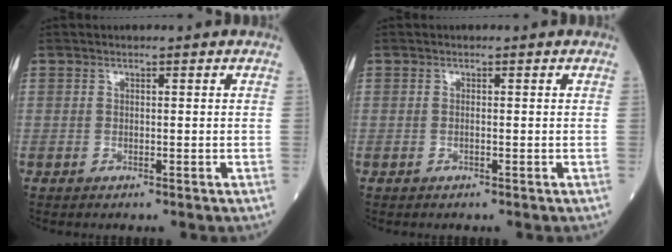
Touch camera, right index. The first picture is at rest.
{"total": 0.0}